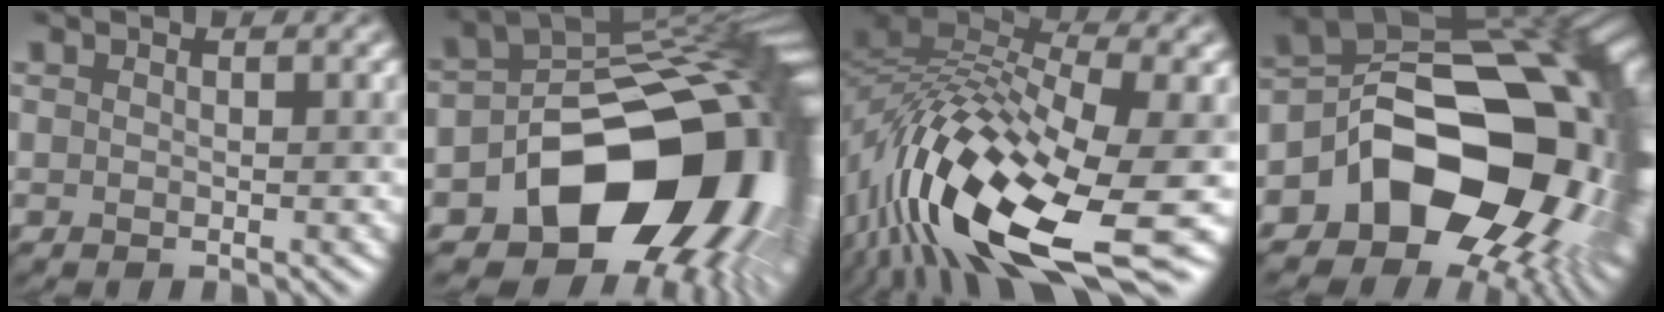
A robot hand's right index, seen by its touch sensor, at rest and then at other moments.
{"total": 17.7, "force": [-5.6, 12.2, 11.5], "torque": [-0.135, -0.021, -0.083]}
{"total": 16.8, "force": [-6.5, 6.0, 14.3], "torque": [-0.278, 0.003, -0.127]}
{"total": 16.2, "force": [-4.4, 11.0, 11.0], "torque": [-0.120, -0.001, -0.083]}